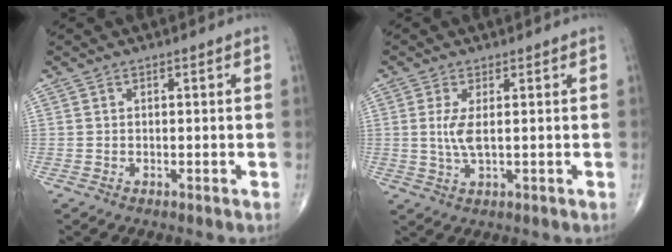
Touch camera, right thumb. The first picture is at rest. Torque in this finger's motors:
{"motor_torque": [-0.27, 0.44, 0.31, 0.30, 0.00]}